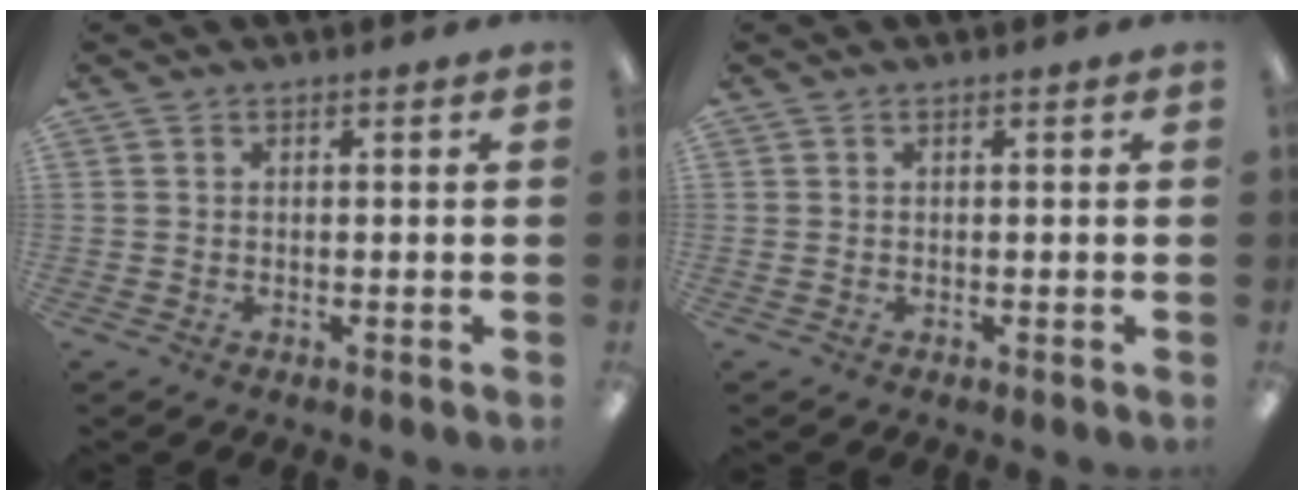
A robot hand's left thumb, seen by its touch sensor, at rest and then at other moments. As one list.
[{"total": 0.0}]